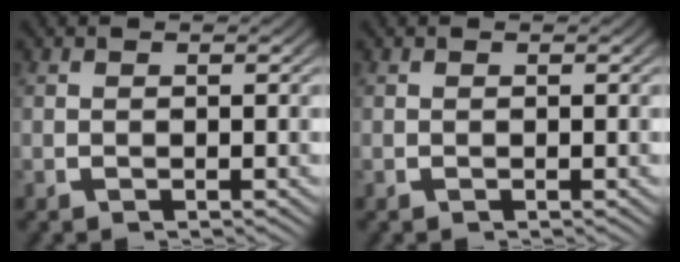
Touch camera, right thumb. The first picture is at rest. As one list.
[{"total": 0.0}]